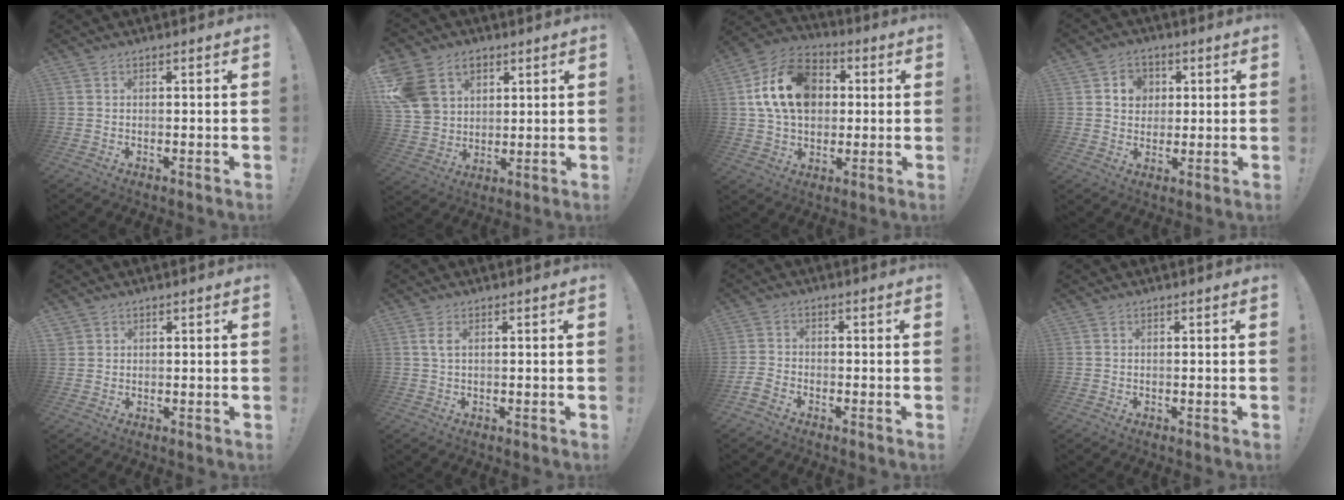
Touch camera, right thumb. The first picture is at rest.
{"total": 14.6, "force": [6.2, 11.4, 6.5], "torque": [-0.115, -0.021, 0.129]}
{"total": 18.5, "force": [3.6, 13.8, 11.8], "torque": [-0.192, 0.005, 0.071]}
{"total": 6.9, "force": [2.0, 6.2, 2.2], "torque": [-0.027, -0.005, 0.039]}
{"total": 1.7, "force": [1.2, 1.2, 0.1], "torque": [0.003, -0.007, 0.022]}
{"total": 2.1, "force": [0.8, 0.5, 1.9], "torque": [-0.030, 0.000, 0.012]}
{"total": 3.7, "force": [-2.6, 1.9, 1.8], "torque": [-0.044, 0.000, -0.049]}
{"total": 0.0}